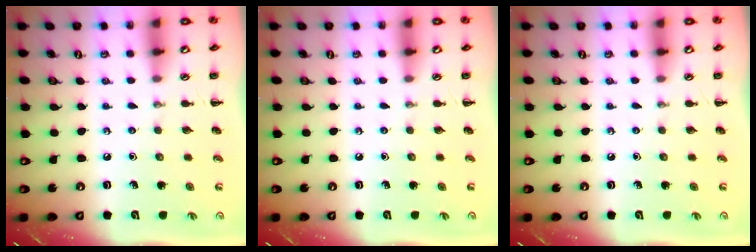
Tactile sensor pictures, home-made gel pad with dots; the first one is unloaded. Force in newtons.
{"total": 0.0}
{"total": 0.0}